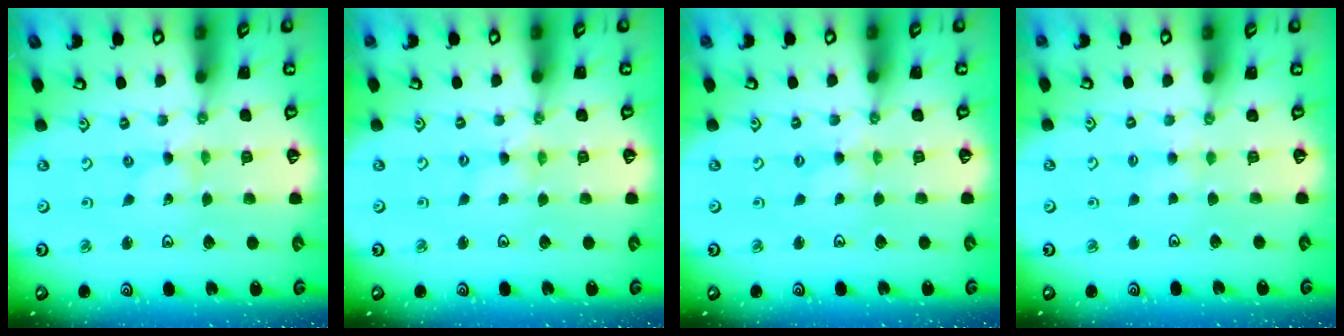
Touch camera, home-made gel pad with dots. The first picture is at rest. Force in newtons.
{"total": 1.5, "press": 1.5, "slide": 0.2}
{"total": 0.5, "press": 0.5, "slide": 0.2}
{"total": 3.4, "press": 3.4, "slide": 0.4}